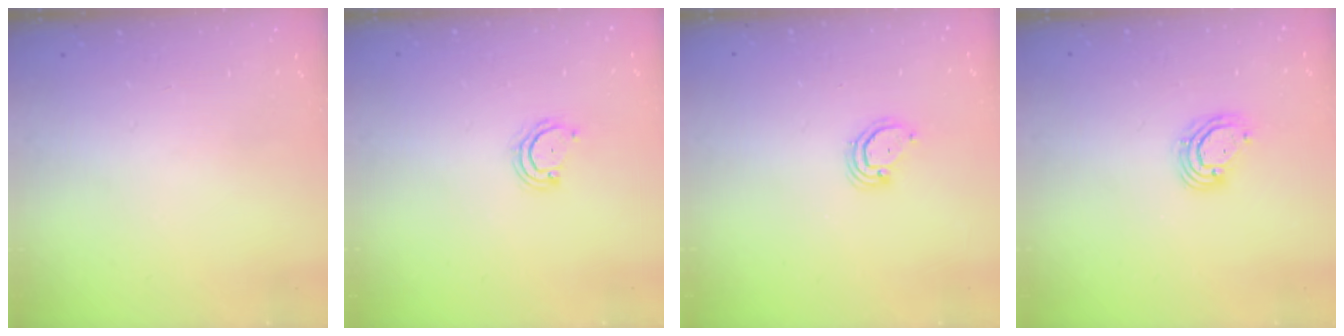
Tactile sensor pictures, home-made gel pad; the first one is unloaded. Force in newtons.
{"total": 3.6, "press": 3.6, "slide": 0.3}
{"total": 3.6, "press": 3.6, "slide": 0.2}
{"total": 4.9, "press": 4.8, "slide": 0.6}